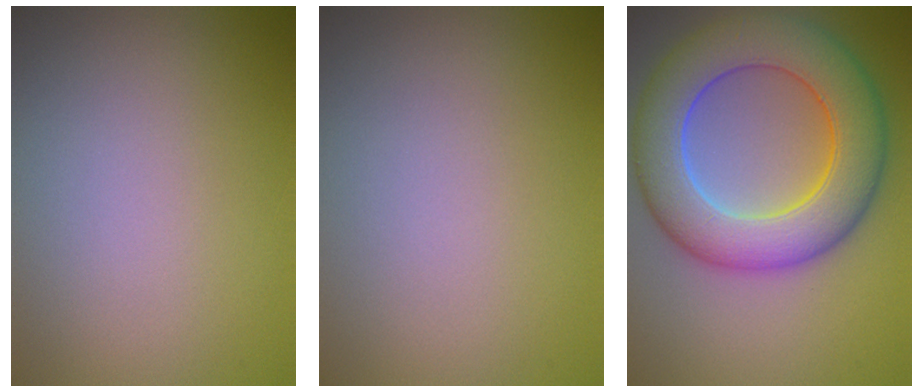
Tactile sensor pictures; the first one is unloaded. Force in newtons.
{"total": 0.0}
{"total": 10.0, "press": 9.9, "slide": 0.2}